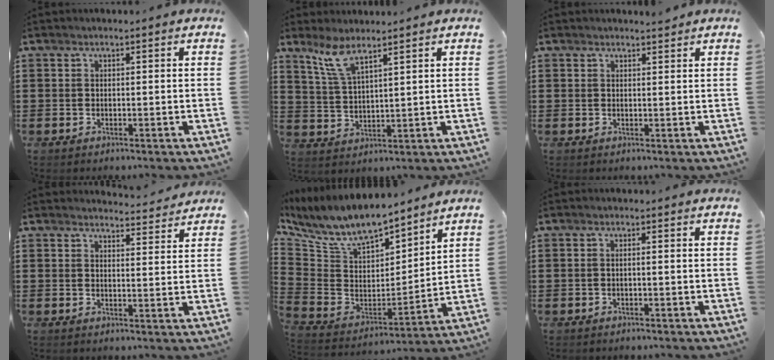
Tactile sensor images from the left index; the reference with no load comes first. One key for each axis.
{"total": 6.1, "fx": 4.6, "fy": 1.0, "fz": 3.9, "tx": -0.089, "ty": -0.006, "tz": 0.083}
{"total": 1.5, "fx": 1.4, "fy": 0.3, "fz": 0.3, "tx": -0.009, "ty": 0.001, "tz": 0.028}
{"total": 3.1, "fx": 3.1, "fy": 0.2, "fz": 0.3, "tx": -0.007, "ty": -0.016, "tz": 0.056}
{"total": 9.7, "fx": 8.3, "fy": 3.1, "fz": 3.9, "tx": -0.118, "ty": -0.053, "tz": 0.147}
{"total": 0.8, "fx": -0.4, "fy": 0.0, "fz": 0.7, "tx": -0.012, "ty": -0.004, "tz": -0.007}